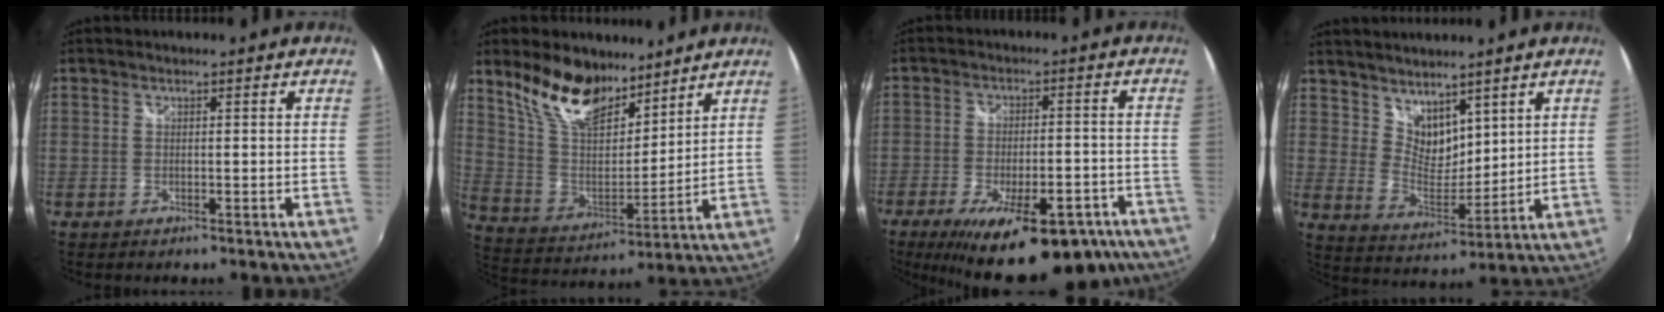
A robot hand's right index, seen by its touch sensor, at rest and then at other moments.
{"total": 15.7, "force": [11.3, 7.2, 8.2], "torque": [-0.172, 0.011, 0.220]}
{"total": 21.9, "force": [-15.0, 7.7, 13.9], "torque": [-0.233, -0.037, -0.203]}
{"total": 8.1, "force": [6.1, 4.3, 3.0], "torque": [-0.043, -0.001, 0.123]}